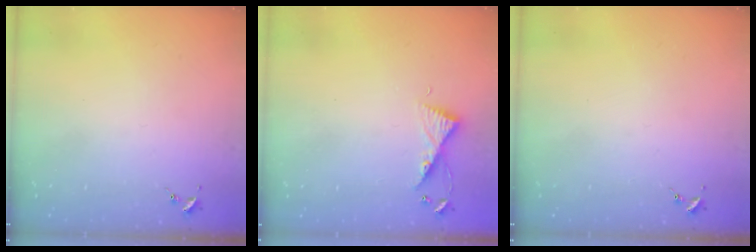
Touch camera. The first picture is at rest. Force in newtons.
{"total": 6.2, "press": 6.2, "slide": 0.6}
{"total": 0.0}